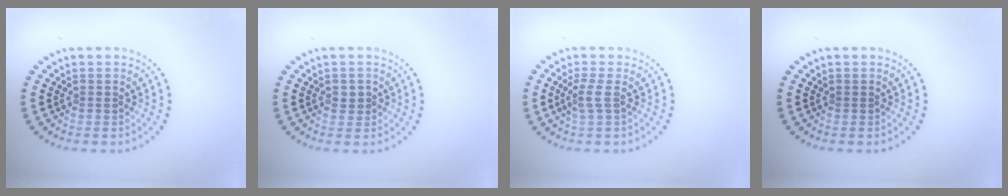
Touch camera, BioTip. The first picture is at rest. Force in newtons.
{"total": 1.0, "press": 1.0, "slide": 0.4}
{"total": 1.6, "press": 1.4, "slide": 0.9}
{"total": 0.0}